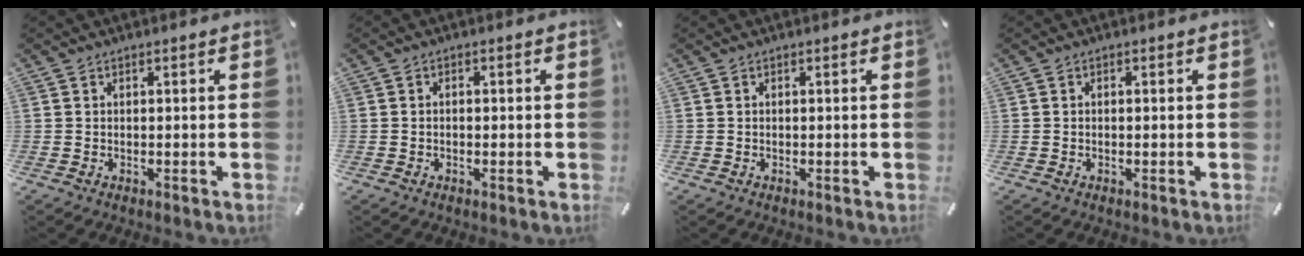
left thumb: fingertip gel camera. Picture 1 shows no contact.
{"total": 0.9, "force": [-0.3, 0.5, 0.6], "torque": [-0.012, 0.001, -0.007]}
{"total": 0.0}
{"total": 0.6, "force": [-0.2, 0.2, 0.5], "torque": [-0.009, -0.003, -0.003]}